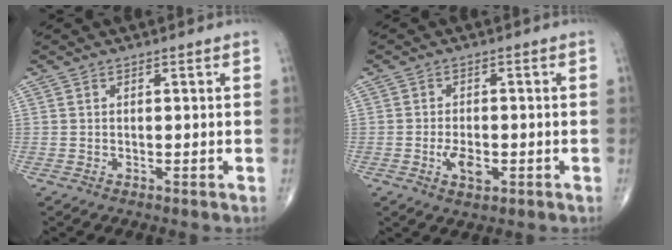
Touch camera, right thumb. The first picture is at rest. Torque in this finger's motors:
{"motor_torque": [1.26, 1.02, 0.26, -0.43, 0.07]}